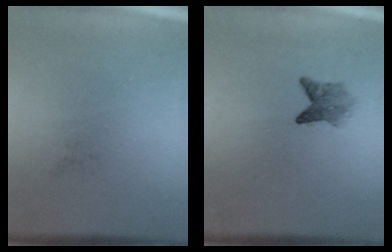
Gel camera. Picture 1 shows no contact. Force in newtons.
{"total": 2.6}